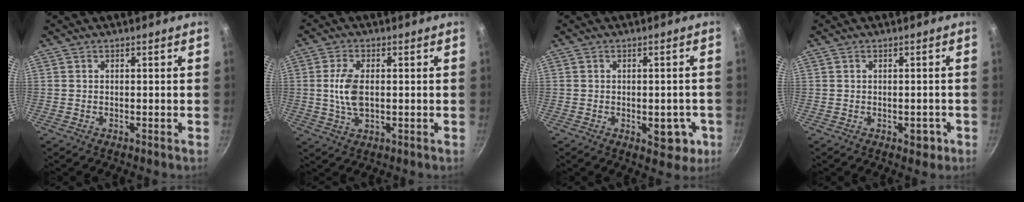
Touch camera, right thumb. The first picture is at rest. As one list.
[{"total": 6.6, "force": [0.3, 3.5, 5.6], "torque": [-0.116, -0.001, 0.007]}, {"total": 6.6, "force": [-2.0, 3.7, 5.1], "torque": [-0.031, 0.005, -0.021]}, {"total": 2.6, "force": [-1.0, 1.6, 1.9], "torque": [0.000, 0.011, -0.008]}]